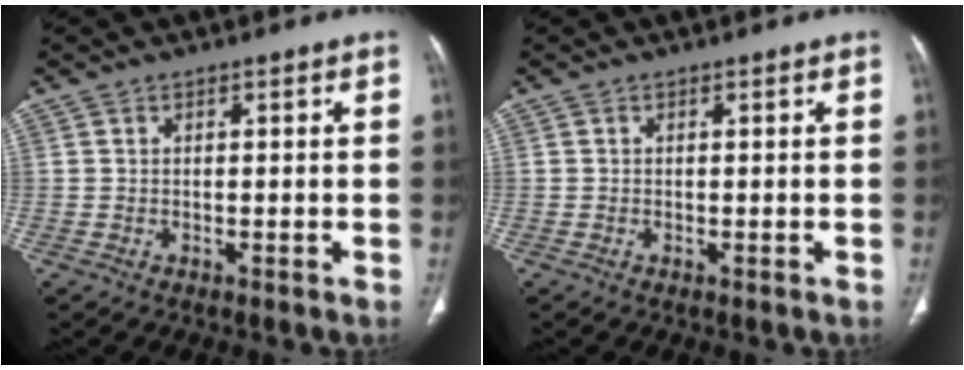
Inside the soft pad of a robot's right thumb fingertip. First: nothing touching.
{"total": 0.0}